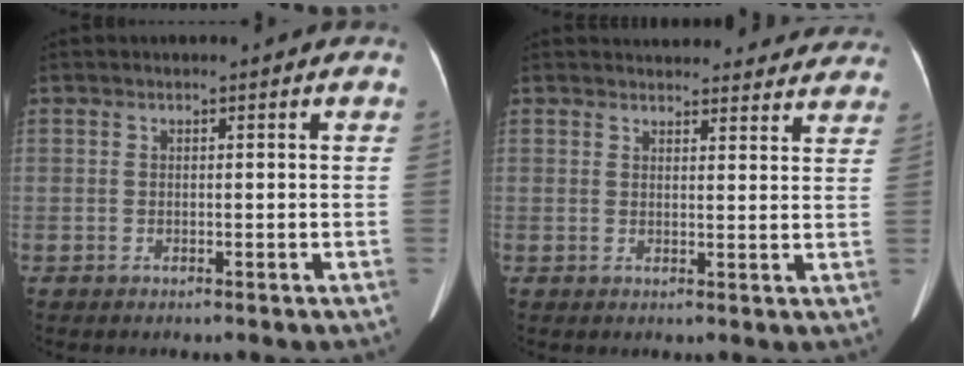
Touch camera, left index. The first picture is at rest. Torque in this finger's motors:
{"motor_torque": [-0.05, -0.42, -0.02, -0.03]}